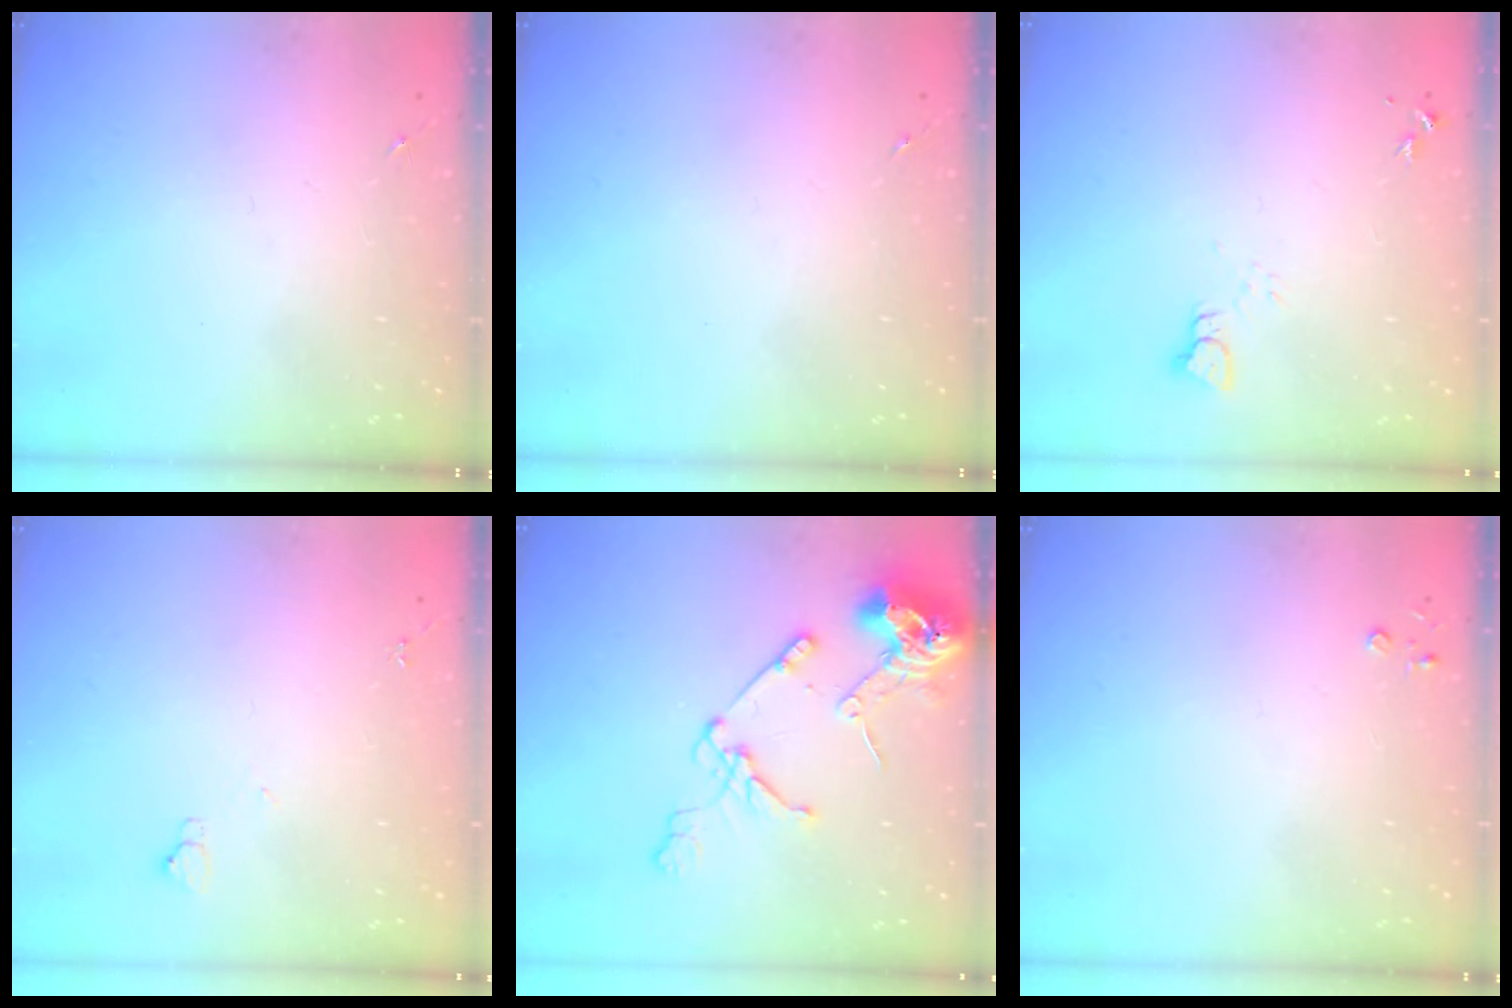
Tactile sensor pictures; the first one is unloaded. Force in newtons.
{"total": 0.0}
{"total": 2.2, "press": 2.2, "slide": 0.2}
{"total": 4.9, "press": 4.8, "slide": 0.7}
{"total": 15.7, "press": 15.6, "slide": 2.0}
{"total": 2.2, "press": 2.2, "slide": 0.3}